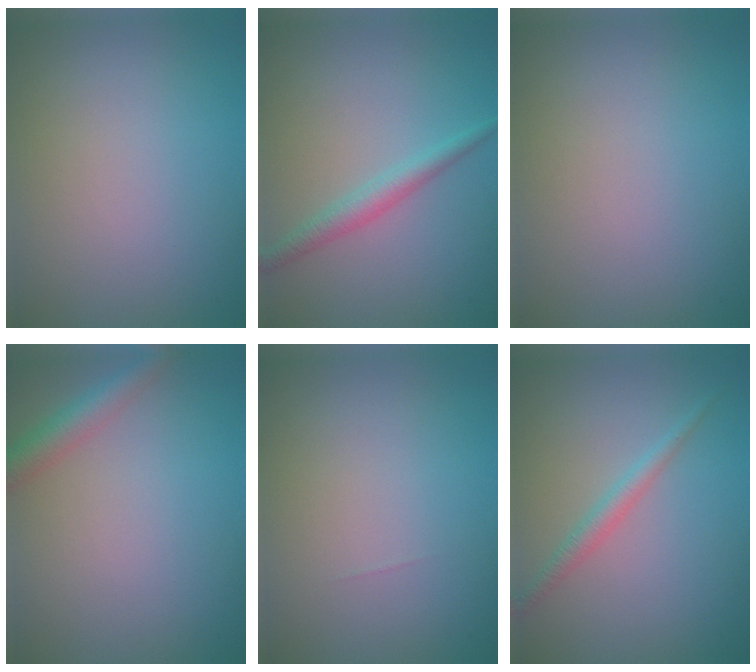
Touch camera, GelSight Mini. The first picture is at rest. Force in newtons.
{"total": 2.2, "press": 2.2, "slide": 0.1}
{"total": 0.0}
{"total": 2.8, "press": 2.8, "slide": 0.1}
{"total": 0.0}
{"total": 1.7, "press": 1.7, "slide": 0.0}